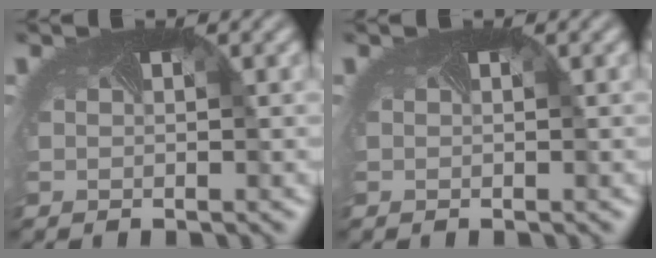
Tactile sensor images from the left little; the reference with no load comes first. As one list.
[{"total": 0.0}]